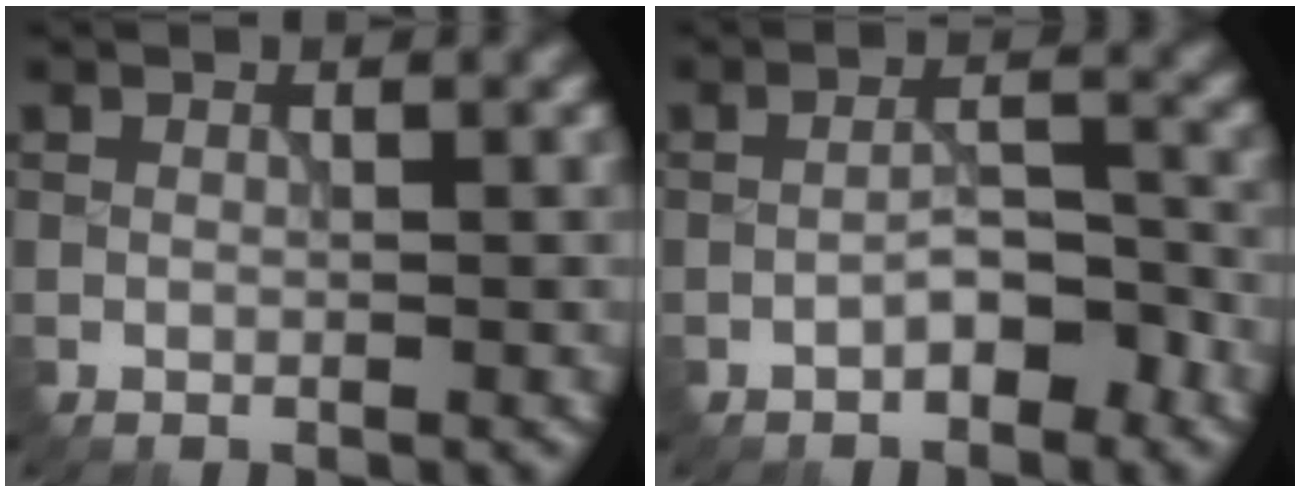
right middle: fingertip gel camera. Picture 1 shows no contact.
{"total": 2.8, "force": [-1.7, 1.0, 2.0], "torque": [-0.030, 0.010, -0.030]}